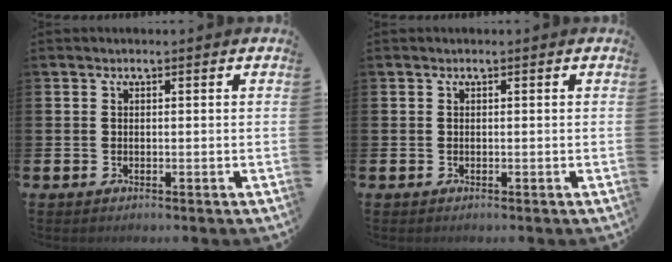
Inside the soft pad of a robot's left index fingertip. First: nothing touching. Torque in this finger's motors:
{"motor_torque": [0.00, 0.00, 0.00, -0.01]}